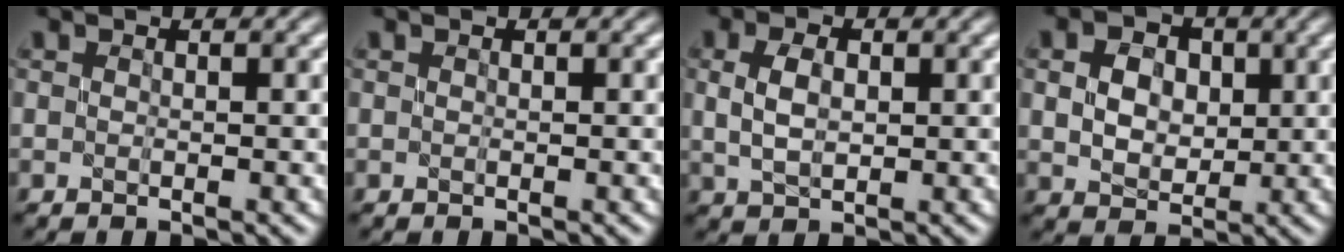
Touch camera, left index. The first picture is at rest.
{"total": 0.0}
{"total": 3.1, "force": [0.5, 2.0, 2.4], "torque": [-0.059, 0.002, 0.014]}
{"total": 4.1, "force": [0.7, 3.2, 2.5], "torque": [-0.051, 0.002, 0.005]}